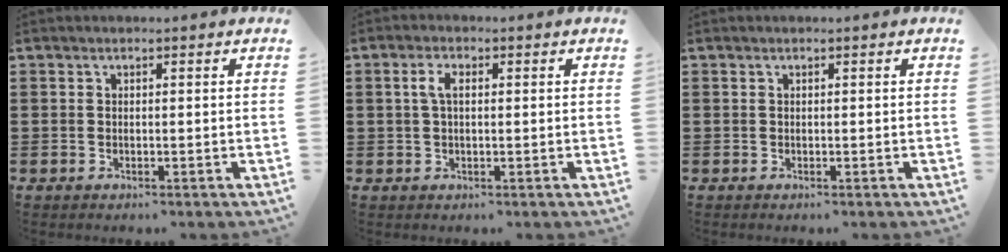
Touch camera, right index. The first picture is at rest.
{"total": 2.8, "force": [0.4, 1.2, 2.5], "torque": [-0.060, 0.005, 0.003]}
{"total": 0.0}